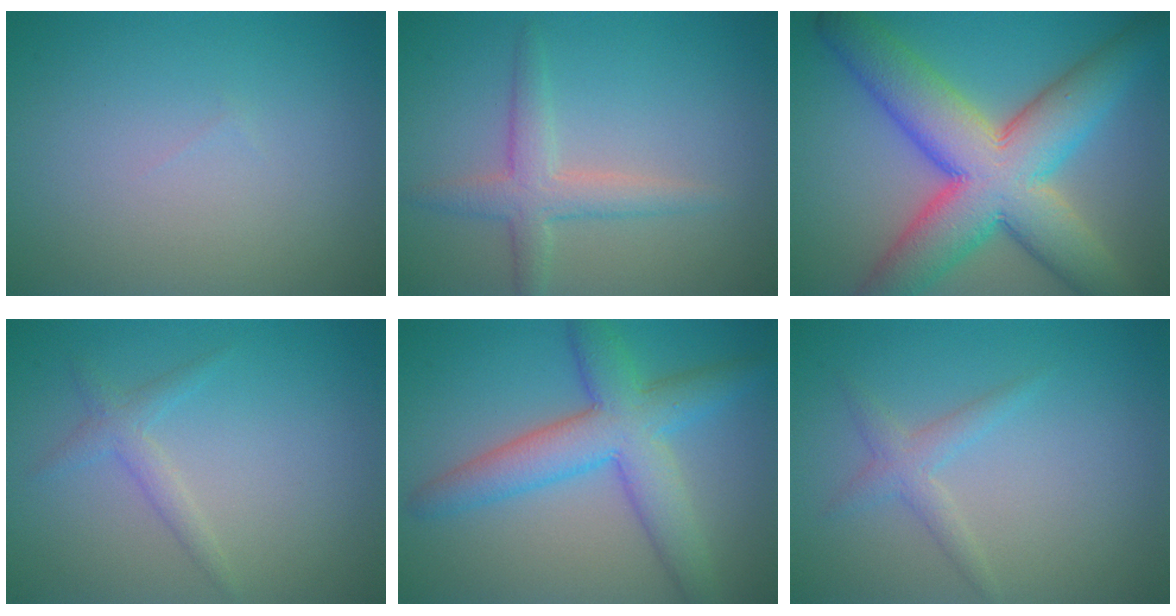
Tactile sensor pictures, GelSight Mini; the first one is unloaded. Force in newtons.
{"total": 3.0, "press": 3.0, "slide": 0.1}
{"total": 12.2, "press": 12.2, "slide": 0.5}
{"total": 1.6, "press": 1.6, "slide": 0.1}
{"total": 6.6, "press": 6.6, "slide": 0.1}
{"total": 1.8, "press": 1.8, "slide": 0.1}